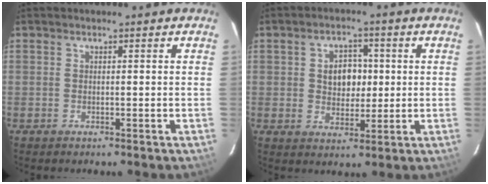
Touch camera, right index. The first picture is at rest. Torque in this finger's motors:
{"motor_torque": [0.48, 0.38, 0.22, 0.05]}